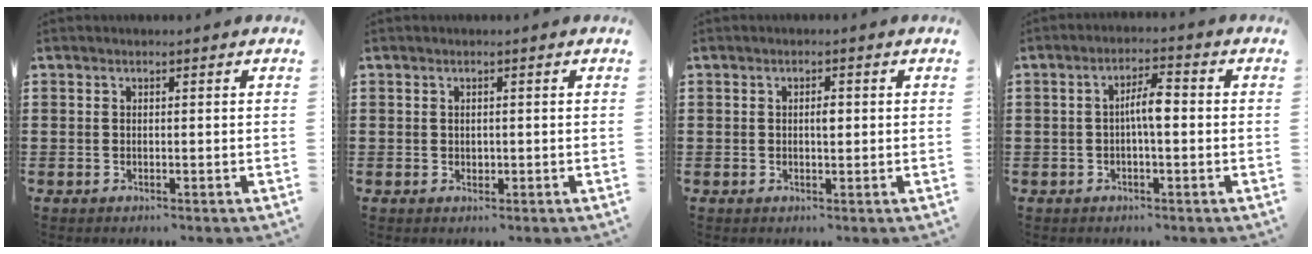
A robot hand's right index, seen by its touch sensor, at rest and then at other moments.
{"total": 0.8, "force": [0.2, 0.7, 0.3], "torque": [-0.009, 0.004, 0.004]}
{"total": 1.7, "force": [0.1, 0.6, 1.6], "torque": [-0.030, 0.003, 0.000]}
{"total": 4.3, "force": [-0.3, 1.0, 4.2], "torque": [-0.076, 0.007, -0.008]}